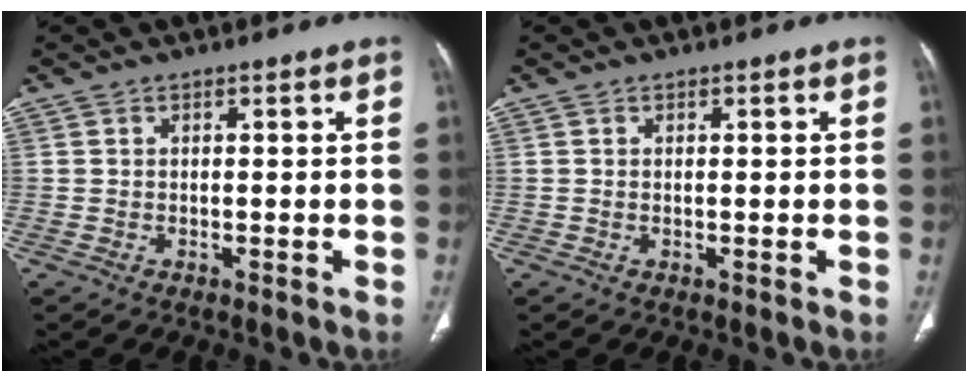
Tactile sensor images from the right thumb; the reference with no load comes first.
{"total": 0.0}